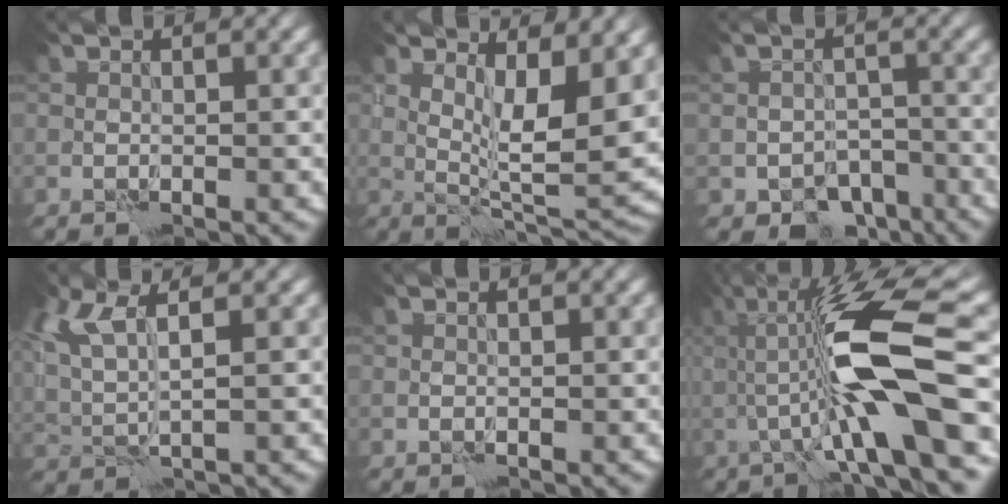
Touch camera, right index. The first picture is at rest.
{"total": 7.1, "force": [2.8, 1.9, 6.3], "torque": [-0.101, -0.022, 0.057]}
{"total": 5.3, "force": [-3.7, 3.3, 1.8], "torque": [-0.010, -0.013, -0.054]}
{"total": 4.8, "force": [2.4, 1.5, 3.9], "torque": [-0.091, 0.004, 0.048]}
{"total": 0.0}
{"total": 11.5, "force": [0.2, 1.7, 11.4], "torque": [-0.186, 0.012, 0.003]}